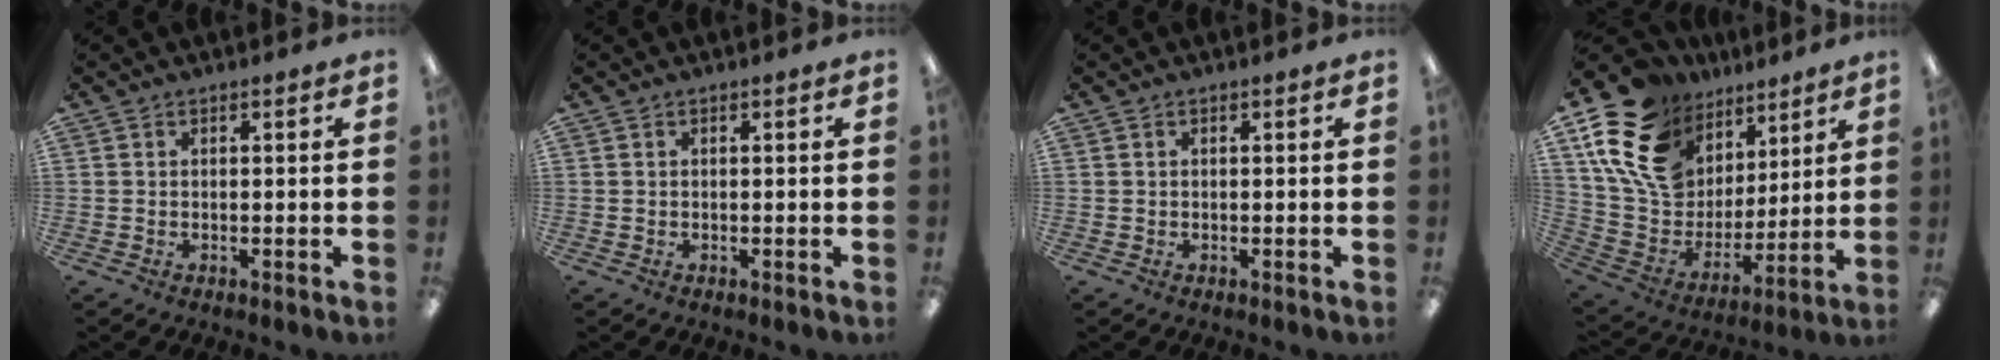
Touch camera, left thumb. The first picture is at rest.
{"total": 0.0}
{"total": 0.0}
{"total": 20.7, "force": [11.4, 14.1, 10.0], "torque": [-0.200, -0.055, 0.219]}